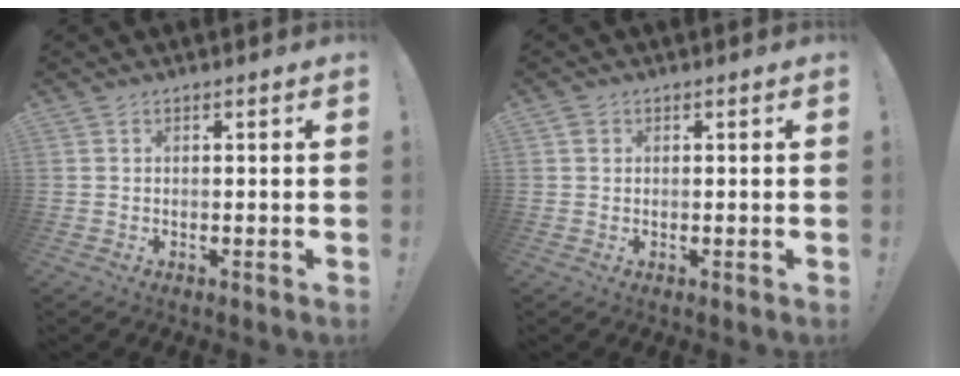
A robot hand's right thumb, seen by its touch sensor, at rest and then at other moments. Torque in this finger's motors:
{"motor_torque": [-0.35, -0.17, 0.19, -0.02, -0.02]}